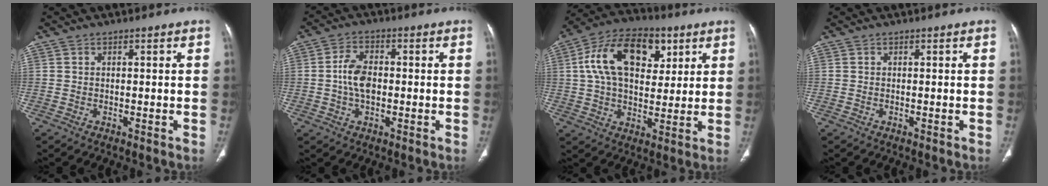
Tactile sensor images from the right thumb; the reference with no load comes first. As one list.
[{"total": 6.2, "force": [-0.3, 3.8, 4.9], "torque": [-0.089, 0.011, -0.010]}, {"total": 18.6, "force": [5.9, 11.4, 13.5], "torque": [-0.207, 0.002, 0.093]}, {"total": 0.0}]